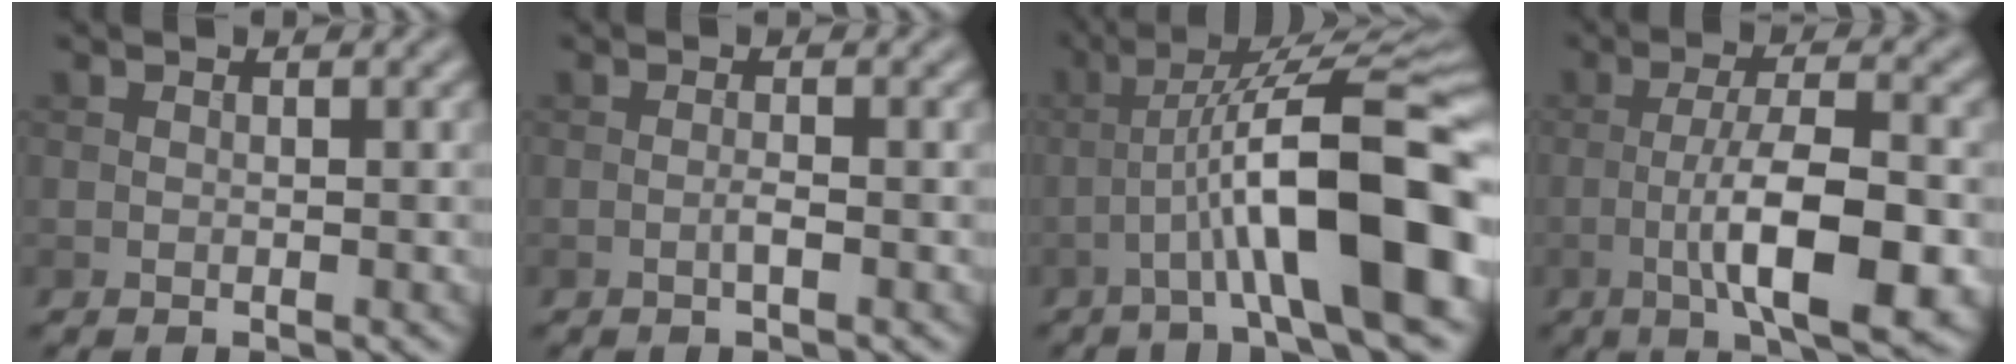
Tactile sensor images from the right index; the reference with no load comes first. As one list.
[{"total": 1.0, "force": [-0.4, 0.1, 0.9], "torque": [-0.017, 0.001, -0.009]}, {"total": 12.4, "force": [-3.3, 2.2, 11.7], "torque": [-0.186, 0.026, -0.047]}, {"total": 9.4, "force": [-2.8, 2.5, 8.7], "torque": [-0.142, 0.004, -0.051]}]